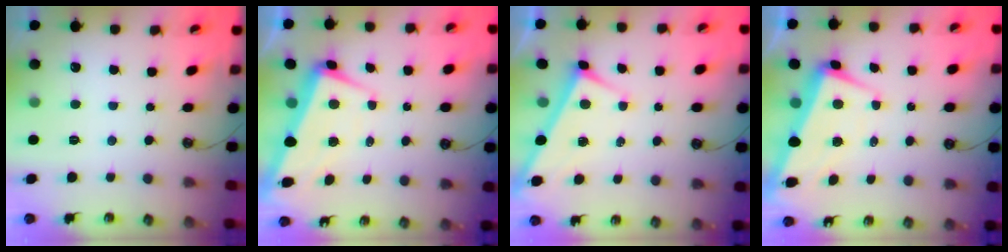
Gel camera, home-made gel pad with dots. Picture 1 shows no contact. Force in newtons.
{"total": 1.4, "press": 0.6, "slide": 1.3}
{"total": 3.4, "press": 3.4, "slide": 0.2}
{"total": 1.4, "press": 0.6, "slide": 1.3}